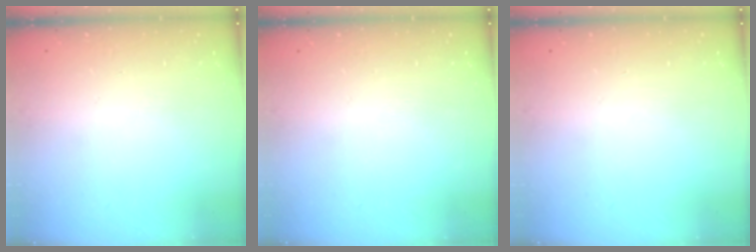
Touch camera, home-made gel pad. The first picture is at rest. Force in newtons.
{"total": 0.0}
{"total": 0.0}